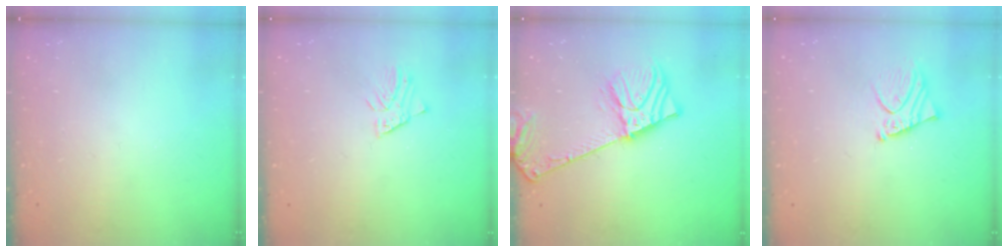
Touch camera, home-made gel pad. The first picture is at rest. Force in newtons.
{"total": 1.4, "press": 1.4, "slide": 0.1}
{"total": 12.7, "press": 12.5, "slide": 2.6}
{"total": 4.5, "press": 4.5, "slide": 0.6}